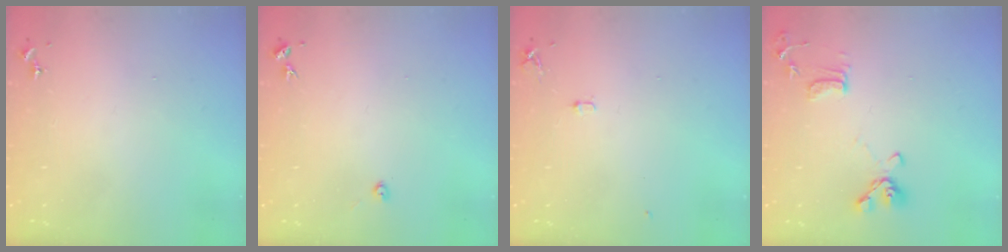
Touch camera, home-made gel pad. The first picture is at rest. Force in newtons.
{"total": 2.2, "press": 2.2, "slide": 0.3}
{"total": 5.2, "press": 5.1, "slide": 0.6}
{"total": 11.2, "press": 11.0, "slide": 2.0}